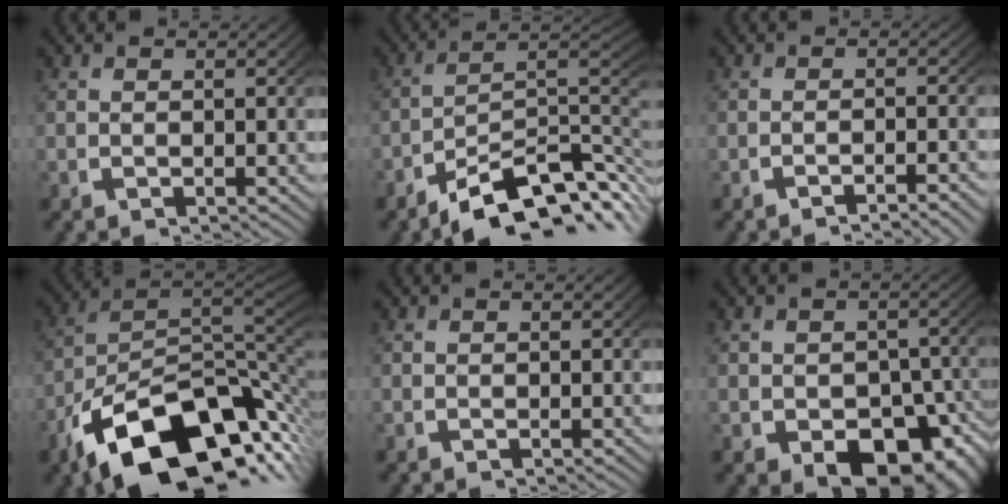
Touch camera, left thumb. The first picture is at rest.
{"total": 13.2, "force": [-5.4, 7.6, 9.3], "torque": [-0.143, -0.034, -0.072]}
{"total": 2.2, "force": [-1.9, 0.1, 1.2], "torque": [-0.017, 0.005, -0.032]}
{"total": 21.0, "force": [-8.1, 12.6, 14.7], "torque": [-0.255, -0.066, -0.098]}
{"total": 0.0}
{"total": 8.6, "force": [-3.1, 5.7, 5.7], "torque": [-0.090, -0.050, -0.022]}